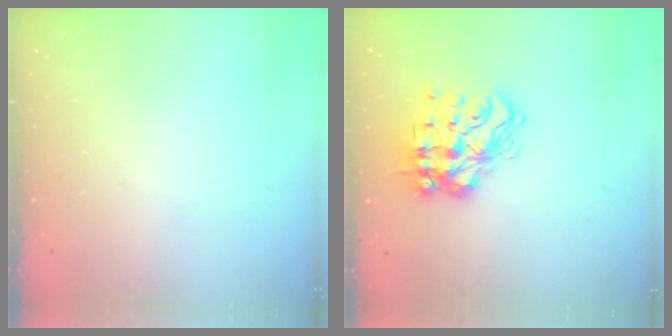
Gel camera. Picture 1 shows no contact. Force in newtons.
{"total": 17.4, "press": 17.4, "slide": 1.5}